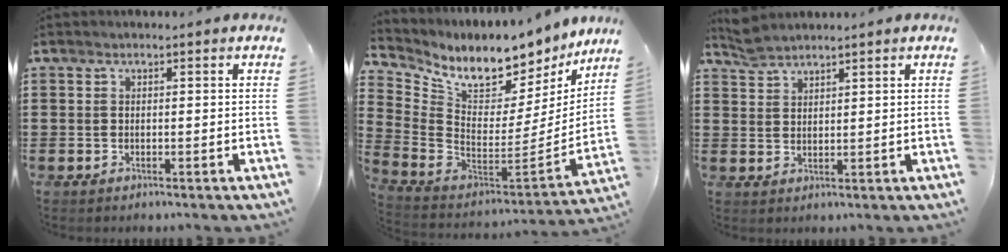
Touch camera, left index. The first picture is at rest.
{"total": 8.3, "force": [7.0, 2.8, 3.4], "torque": [-0.091, -0.070, 0.118]}
{"total": 2.9, "force": [2.8, 0.5, 0.6], "torque": [-0.020, -0.001, 0.054]}